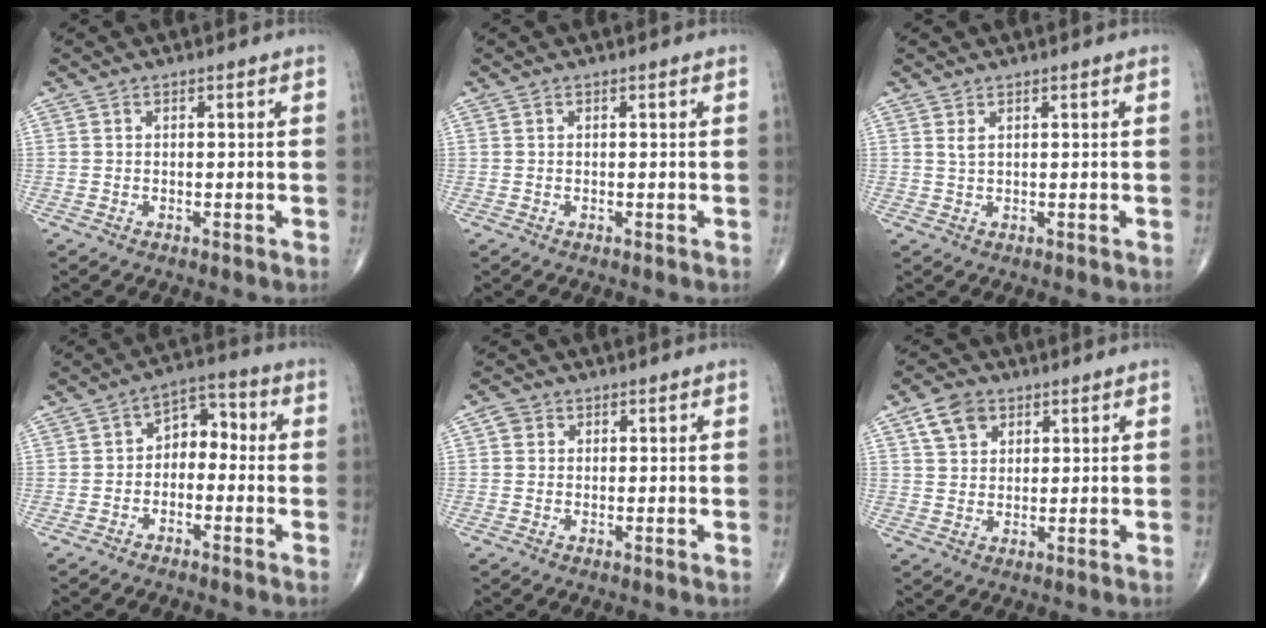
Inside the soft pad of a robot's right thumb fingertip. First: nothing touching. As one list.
[{"total": 0.0}, {"total": 1.1, "force": [0.7, 0.3, 0.8], "torque": [-0.018, 0.001, 0.017]}, {"total": 6.2, "force": [-1.0, 4.4, 4.2], "torque": [-0.036, 0.038, -0.033]}, {"total": 1.8, "force": [0.4, 1.7, 0.5], "torque": [0.002, 0.003, 0.002]}, {"total": 6.0, "force": [2.9, 4.2, 3.0], "torque": [-0.034, -0.007, 0.053]}]